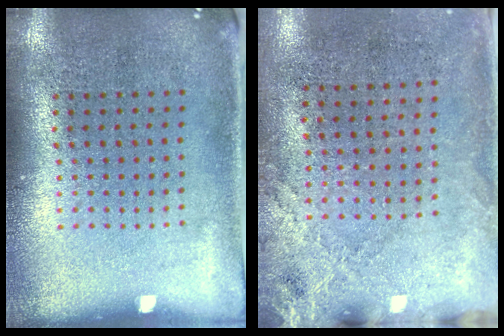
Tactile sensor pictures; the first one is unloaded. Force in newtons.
{"total": 2.5, "press": 2.1, "slide": 1.3}